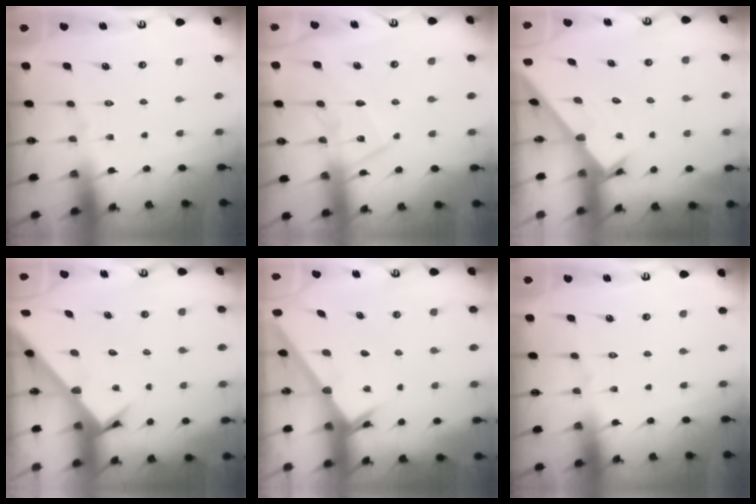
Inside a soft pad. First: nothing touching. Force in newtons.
{"total": 12.8, "press": 12.7, "slide": 1.1}
{"total": 1.8, "press": 1.8, "slide": 0.1}
{"total": 3.2, "press": 3.2, "slide": 0.2}
{"total": 2.4, "press": 2.4, "slide": 0.2}
{"total": 0.0}